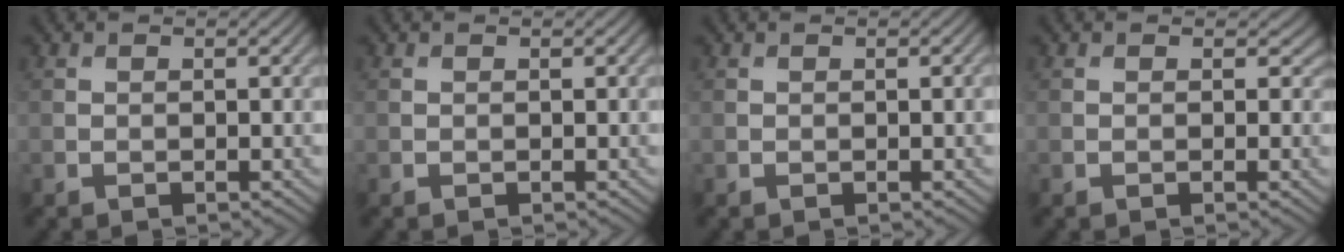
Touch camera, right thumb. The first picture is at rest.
{"total": 0.0}
{"total": 0.7, "force": [0.0, 0.1, 0.7], "torque": [-0.009, 0.000, 0.000]}
{"total": 0.7, "force": [0.1, 0.7, 0.3], "torque": [-0.006, -0.006, -0.002]}